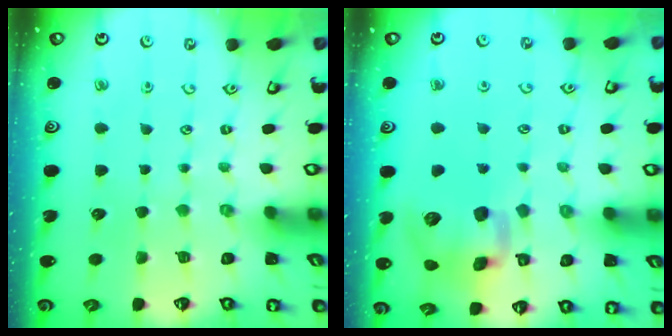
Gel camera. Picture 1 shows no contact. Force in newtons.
{"total": 13.5, "press": 13.4, "slide": 2.2}